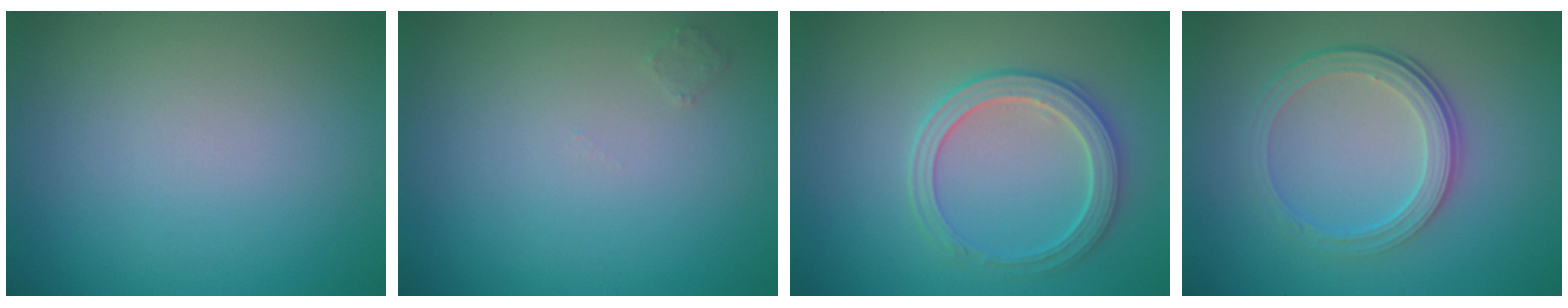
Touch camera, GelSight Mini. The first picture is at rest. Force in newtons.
{"total": 0.7, "press": 0.7, "slide": 0.0}
{"total": 3.4, "press": 3.2, "slide": 1.0}
{"total": 4.2, "press": 2.9, "slide": 3.1}